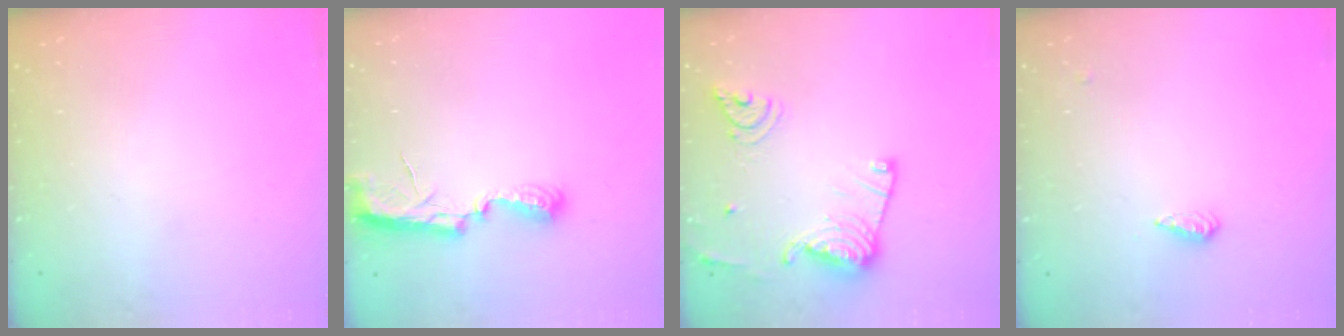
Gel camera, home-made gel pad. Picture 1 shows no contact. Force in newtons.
{"total": 7.2, "press": 7.2, "slide": 0.5}
{"total": 15.7, "press": 15.6, "slide": 1.6}
{"total": 3.5, "press": 3.5, "slide": 0.4}